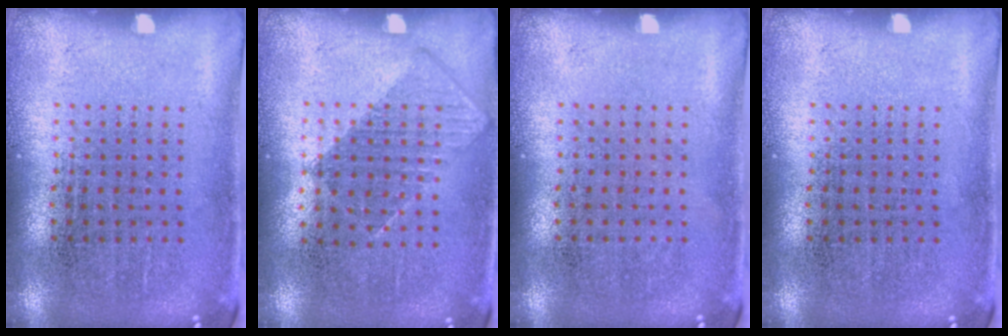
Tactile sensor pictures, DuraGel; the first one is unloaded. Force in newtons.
{"total": 0.8, "press": 0.7, "slide": 0.4}
{"total": 0.0}
{"total": 0.0}